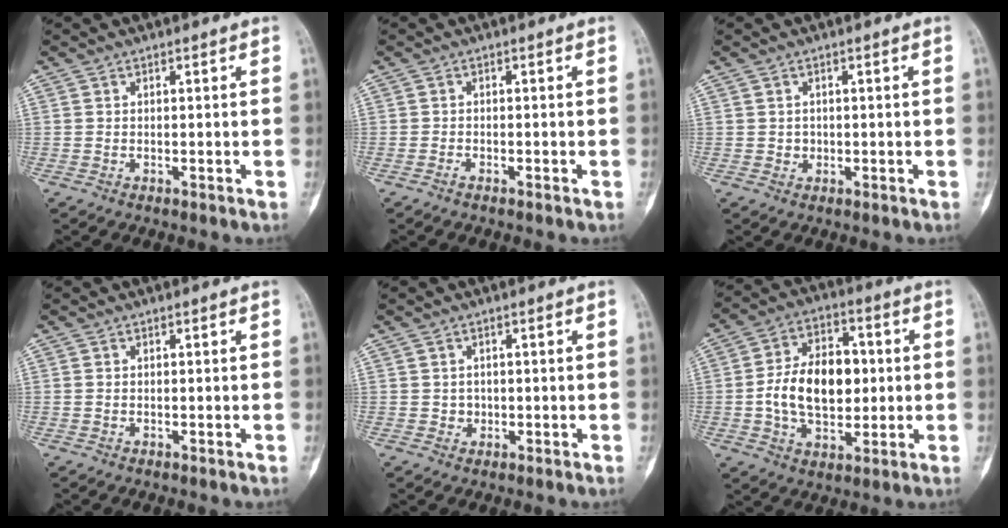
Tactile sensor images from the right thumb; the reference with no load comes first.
{"total": 0.7, "force": [-0.6, 0.2, 0.3], "torque": [-0.008, 0.001, -0.014]}
{"total": 1.2, "force": [0.0, 1.2, 0.3], "torque": [0.001, 0.004, 0.004]}
{"total": 0.0}
{"total": 1.5, "force": [0.0, 1.4, 0.3], "torque": [0.002, 0.004, 0.004]}
{"total": 15.0, "force": [0.2, 9.5, 11.6], "torque": [-0.171, 0.019, 0.004]}